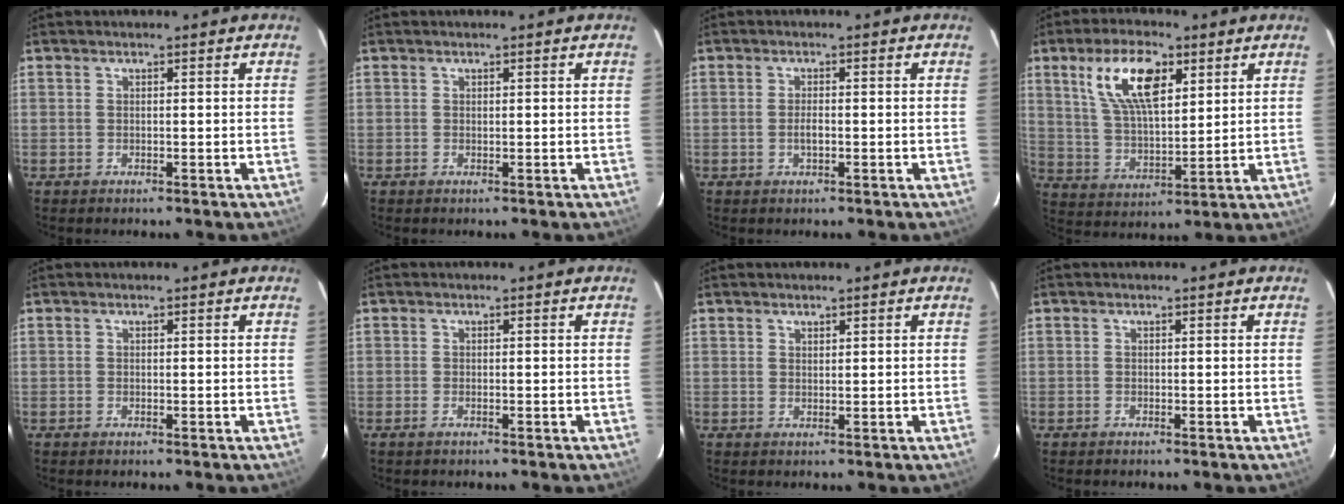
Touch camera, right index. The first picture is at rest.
{"total": 0.0}
{"total": 1.8, "force": [-0.4, 0.6, 1.6], "torque": [-0.033, -0.001, -0.008]}
{"total": 12.8, "force": [5.9, 5.4, 10.1], "torque": [-0.190, 0.015, 0.115]}
{"total": 0.0}
{"total": 1.0, "force": [-0.7, 0.4, 0.6], "torque": [-0.013, -0.002, -0.014]}
{"total": 0.9, "force": [0.7, 0.4, 0.1], "torque": [-0.002, 0.002, 0.013]}
{"total": 0.0}